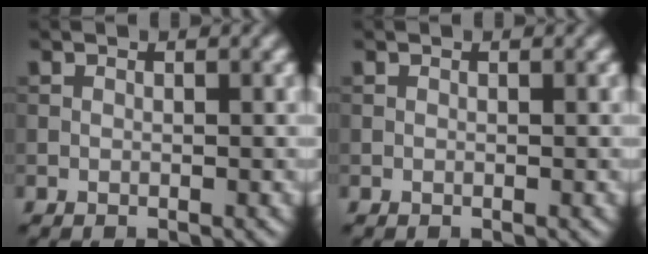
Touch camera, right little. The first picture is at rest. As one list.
[{"total": 0.0}]